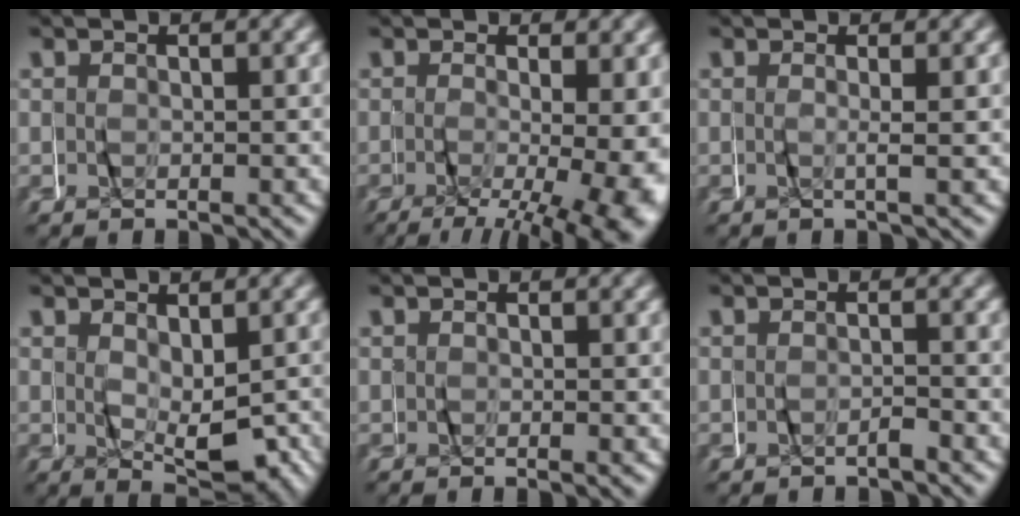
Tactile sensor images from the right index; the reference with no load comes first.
{"total": 6.3, "force": [-1.8, 1.7, 5.8], "torque": [-0.068, -0.022, -0.018]}
{"total": 1.1, "force": [0.0, -1.1, 0.2], "torque": [-0.014, 0.000, -0.001]}
{"total": 4.1, "force": [-0.9, 1.6, 3.6], "torque": [-0.051, -0.009, -0.013]}
{"total": 0.7, "force": [0.3, 0.3, 0.6], "torque": [-0.012, 0.001, 0.003]}
{"total": 1.1, "force": [-1.0, -0.2, -0.2], "torque": [-0.002, 0.000, -0.018]}